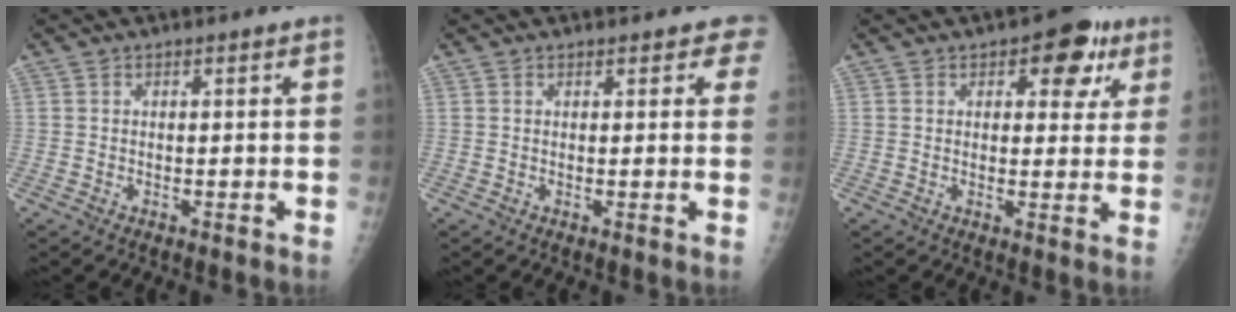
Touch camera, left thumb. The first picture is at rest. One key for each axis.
{"total": 2.9, "fx": 2.2, "fy": 1.4, "fz": 1.1, "tx": 0.020, "ty": -0.004, "tz": 0.014}
{"total": 8.1, "fx": 3.8, "fy": 4.7, "fz": 5.4, "tx": -0.020, "ty": -0.008, "tz": 0.038}